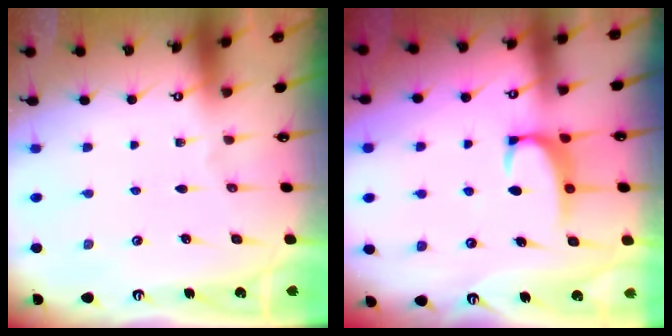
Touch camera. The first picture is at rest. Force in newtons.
{"total": 2.3, "press": 2.2, "slide": 0.6}